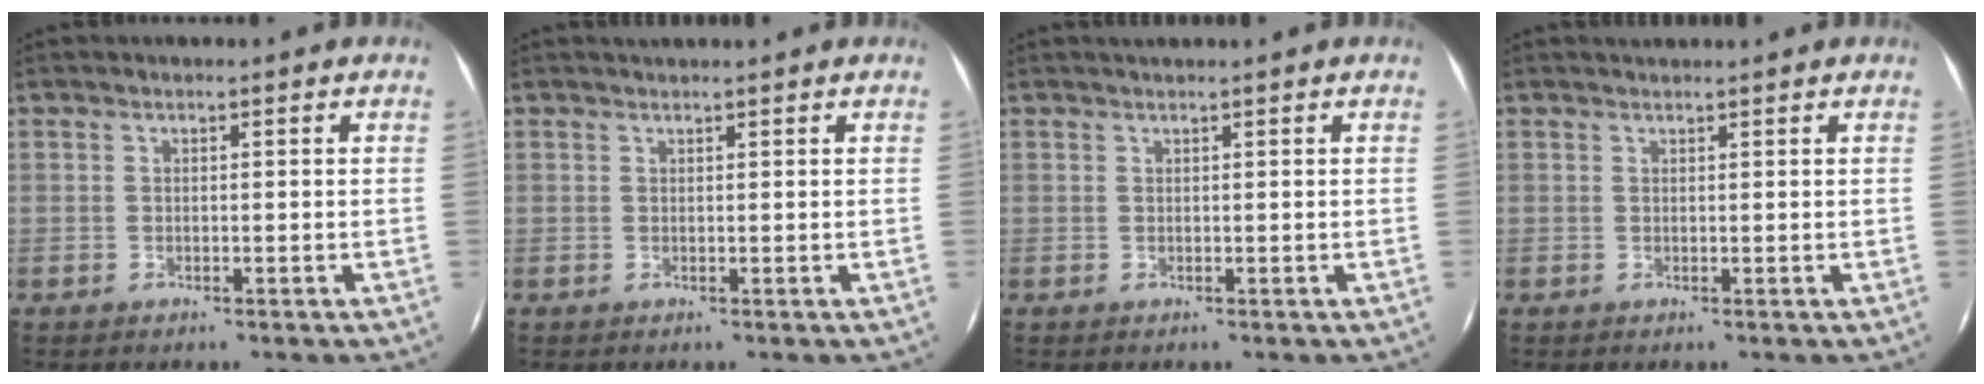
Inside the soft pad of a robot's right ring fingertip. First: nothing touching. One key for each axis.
{"total": 1.0, "fx": 1.0, "fy": -0.2, "fz": 0.2, "tx": -0.011, "ty": -0.002, "tz": 0.015}
{"total": 0.9, "fx": 0.8, "fy": -0.3, "fz": 0.3, "tx": -0.013, "ty": -0.004, "tz": 0.011}
{"total": 1.1, "fx": 1.1, "fy": -0.2, "fz": 0.2, "tx": -0.009, "ty": -0.001, "tz": 0.017}